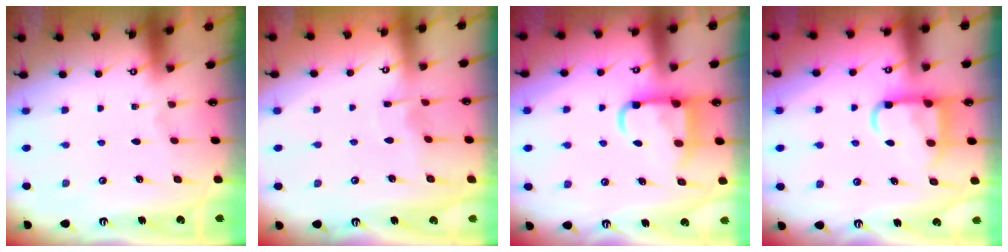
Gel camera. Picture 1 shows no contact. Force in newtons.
{"total": 2.9, "press": 2.9, "slide": 0.2}
{"total": 10.6, "press": 10.5, "slide": 1.6}
{"total": 9.5, "press": 9.4, "slide": 1.5}